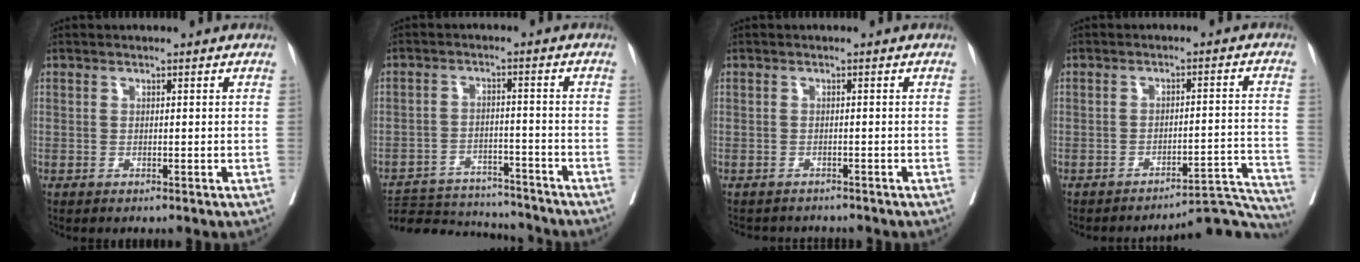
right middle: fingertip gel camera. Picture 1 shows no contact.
{"total": 14.2, "force": [-13.5, 3.6, 2.7], "torque": [-0.046, 0.009, -0.191]}
{"total": 4.1, "force": [-3.8, 1.6, 0.2], "torque": [0.002, -0.003, -0.052]}
{"total": 11.5, "force": [-11.5, -0.1, 0.6], "torque": [0.025, 0.030, -0.143]}